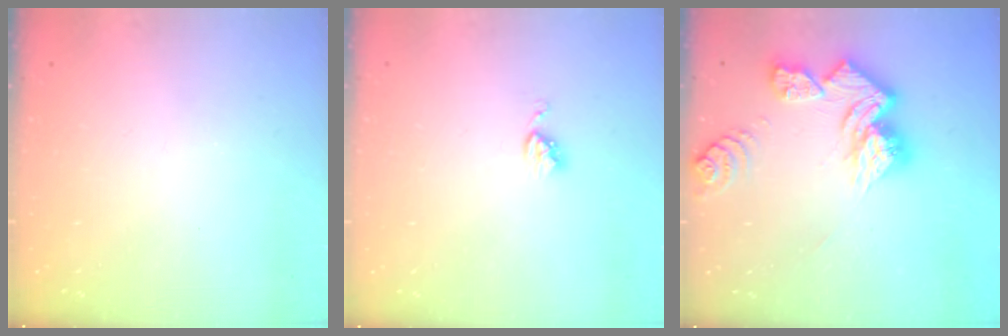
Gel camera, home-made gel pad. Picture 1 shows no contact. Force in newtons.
{"total": 3.9, "press": 3.9, "slide": 0.4}
{"total": 14.5, "press": 14.4, "slide": 1.5}